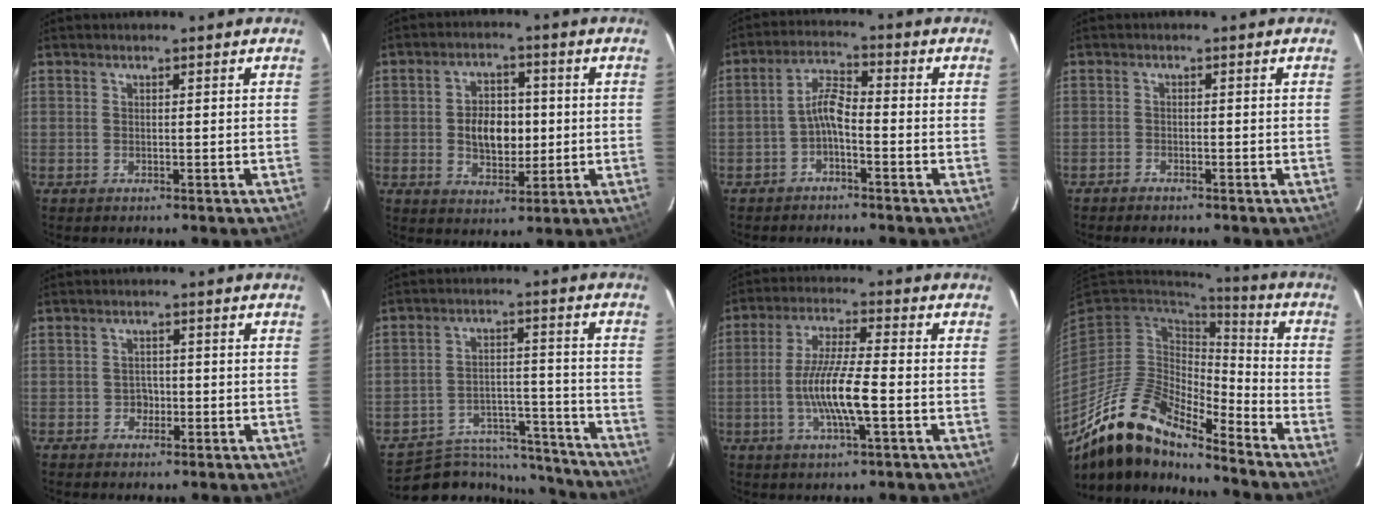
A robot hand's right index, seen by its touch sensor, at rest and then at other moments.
{"total": 8.4, "force": [-0.3, 5.5, 6.4], "torque": [-0.115, 0.012, 0.002]}
{"total": 4.2, "force": [-2.1, 1.1, 3.5], "torque": [-0.077, 0.015, -0.041]}
{"total": 1.7, "force": [-1.6, 0.5, 0.5], "torque": [-0.019, 0.000, -0.030]}
{"total": 1.9, "force": [-0.8, 1.7, 0.2], "torque": [-0.003, 0.005, -0.010]}
{"total": 15.4, "force": [-14.1, 5.4, 3.0], "torque": [-0.057, 0.033, -0.196]}
{"total": 9.9, "force": [-2.6, 1.0, 9.5], "torque": [-0.186, -0.004, -0.049]}
{"total": 17.4, "force": [-14.2, 4.7, 9.0], "torque": [-0.166, -0.017, -0.273]}